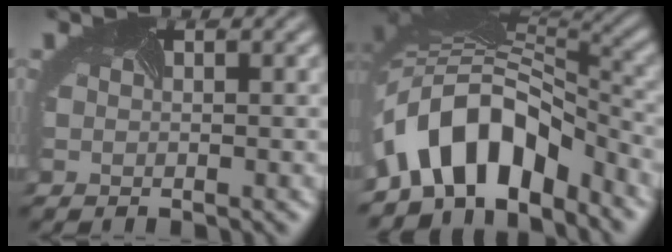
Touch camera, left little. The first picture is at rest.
{"total": 8.5, "force": [-4.5, 4.8, 5.3], "torque": [-0.085, 0.011, -0.085]}